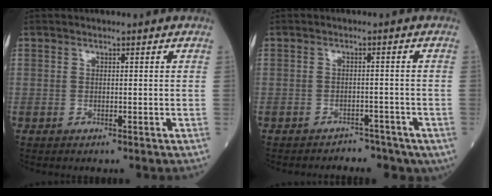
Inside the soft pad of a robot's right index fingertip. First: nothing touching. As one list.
[{"total": 5.8, "force": [-4.9, 3.1, 0.8], "torque": [0.001, 0.010, -0.055]}]